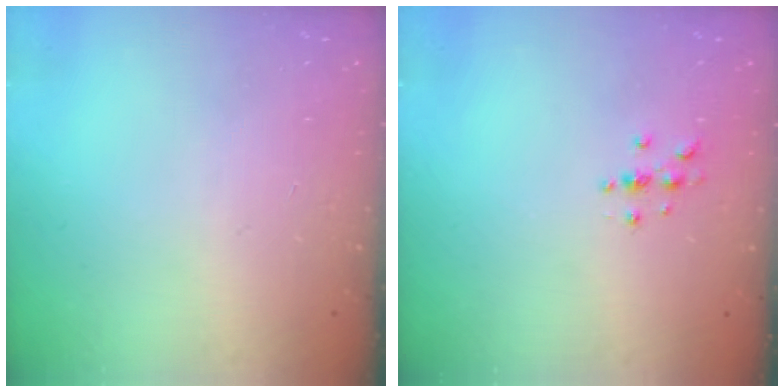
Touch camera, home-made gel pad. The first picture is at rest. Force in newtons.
{"total": 2.7, "press": 2.7, "slide": 0.3}